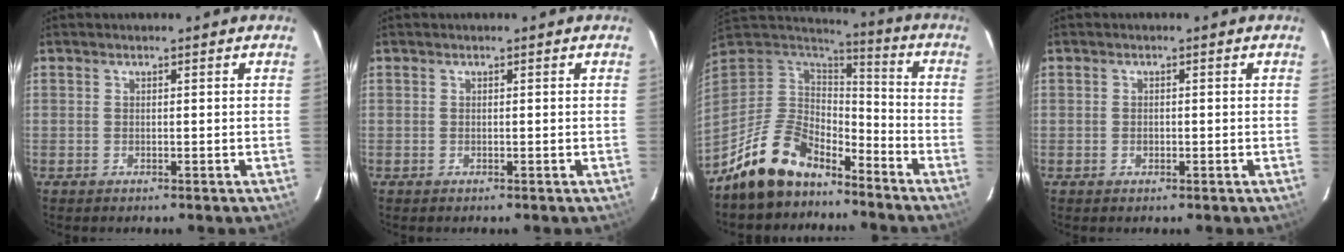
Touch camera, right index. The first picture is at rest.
{"total": 0.0}
{"total": 14.7, "force": [-11.1, 6.9, 6.7], "torque": [-0.156, 0.005, -0.190]}
{"total": 0.9, "force": [-0.3, 0.8, 0.4], "torque": [-0.006, 0.001, -0.004]}